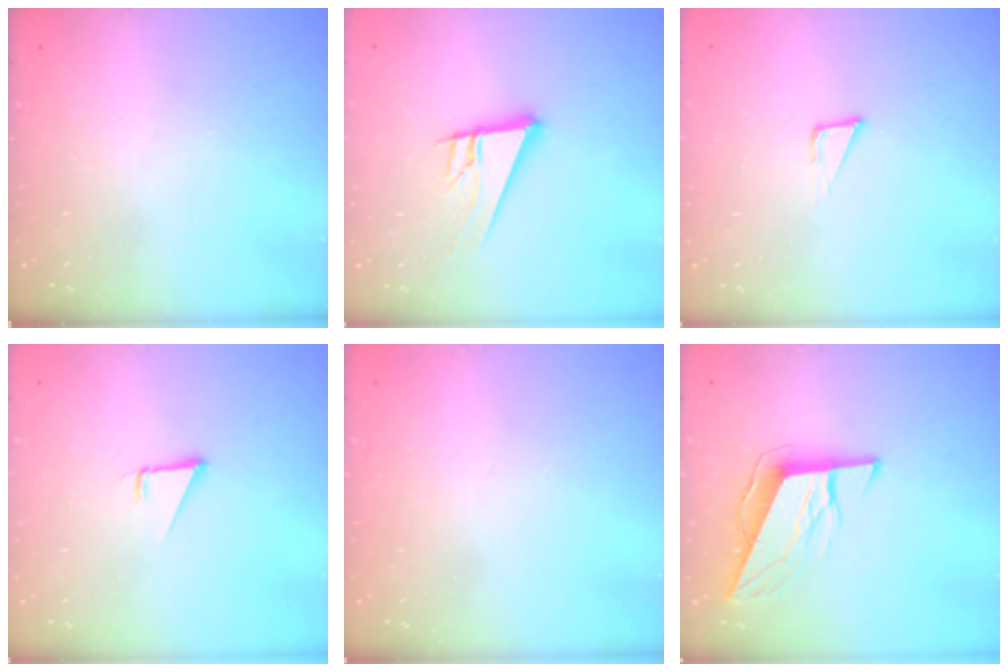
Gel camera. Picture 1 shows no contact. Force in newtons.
{"total": 13.1, "press": 12.7, "slide": 3.4}
{"total": 3.6, "press": 3.5, "slide": 0.9}
{"total": 1.9, "press": 1.9, "slide": 0.1}
{"total": 1.5, "press": 1.5, "slide": 0.1}
{"total": 10.7, "press": 10.2, "slide": 3.3}